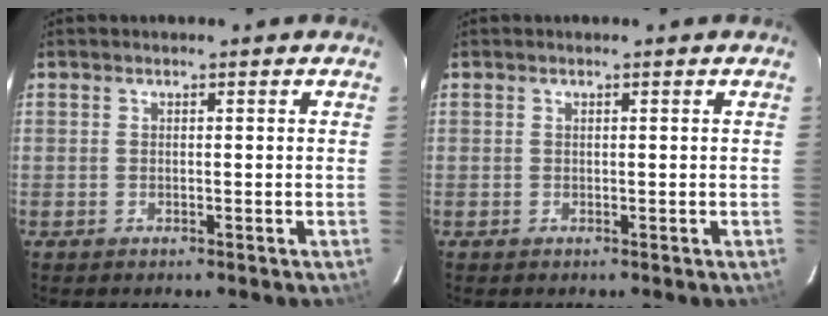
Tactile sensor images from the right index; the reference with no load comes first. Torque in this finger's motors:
{"motor_torque": [-0.02, 0.10, -0.02, 0.01]}